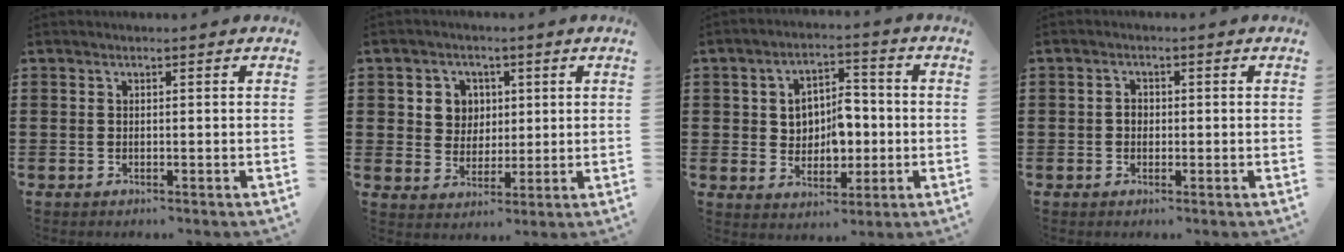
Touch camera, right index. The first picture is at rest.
{"total": 5.1, "force": [1.3, 4.7, 1.2], "torque": [-0.047, 0.016, 0.022]}
{"total": 6.8, "force": [-0.2, 5.1, 4.6], "torque": [-0.081, 0.009, -0.007]}
{"total": 1.6, "force": [-0.2, 1.2, 1.0], "torque": [-0.020, 0.005, -0.005]}